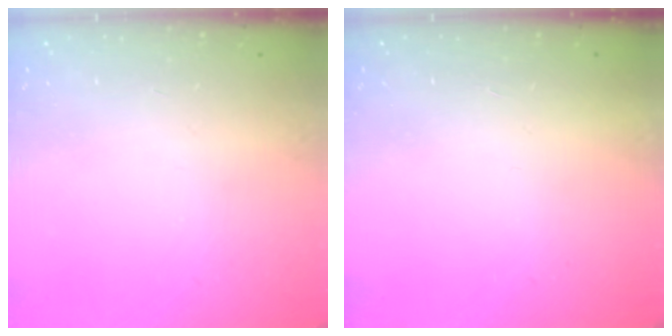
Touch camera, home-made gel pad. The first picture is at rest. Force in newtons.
{"total": 1.7, "press": 1.6, "slide": 0.1}